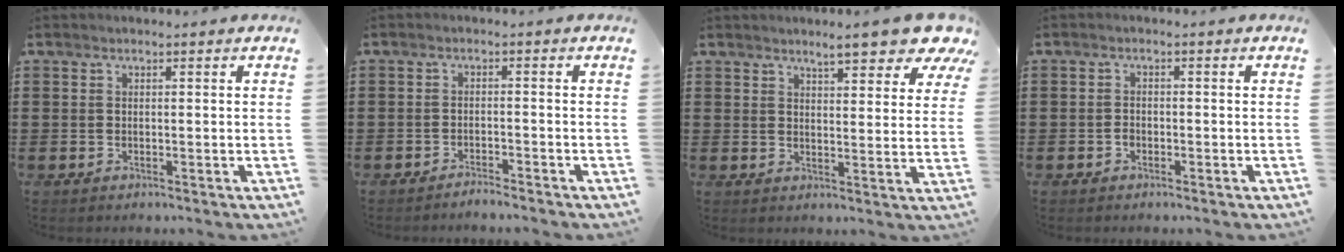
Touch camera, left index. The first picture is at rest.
{"total": 2.1, "force": [-2.1, -0.1, 0.2], "torque": [-0.006, 0.003, -0.043]}
{"total": 8.0, "force": [6.4, 1.2, 4.6], "torque": [-0.075, -0.020, 0.109]}
{"total": 1.1, "force": [-0.6, 0.8, 0.5], "torque": [-0.013, -0.001, -0.012]}